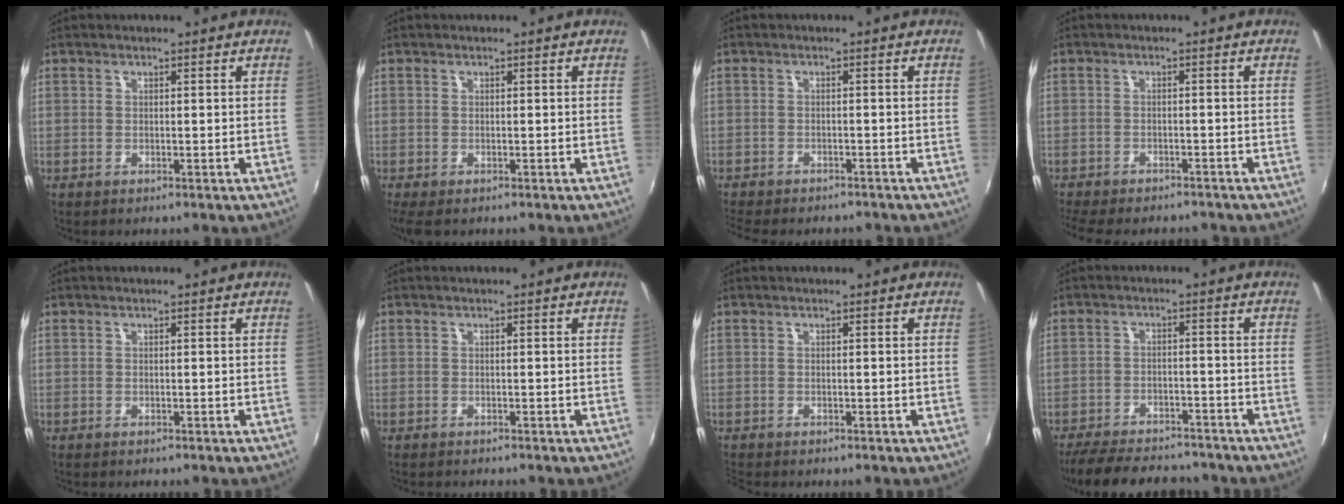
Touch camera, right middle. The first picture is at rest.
{"total": 2.7, "force": [-1.6, 1.1, 1.9], "torque": [-0.037, -0.012, -0.022]}
{"total": 8.2, "force": [-7.3, 2.2, 3.2], "torque": [-0.081, -0.021, -0.110]}
{"total": 10.6, "force": [-9.2, 2.9, 4.4], "torque": [-0.105, -0.026, -0.139]}
{"total": 0.0}
{"total": 1.2, "force": [-1.2, 0.2, 0.3], "torque": [-0.010, -0.008, -0.019]}
{"total": 1.4, "force": [-1.3, 0.3, 0.4], "torque": [-0.008, -0.008, -0.023]}
{"total": 17.0, "force": [-14.5, 5.6, 7.1], "torque": [-0.155, -0.009, -0.207]}